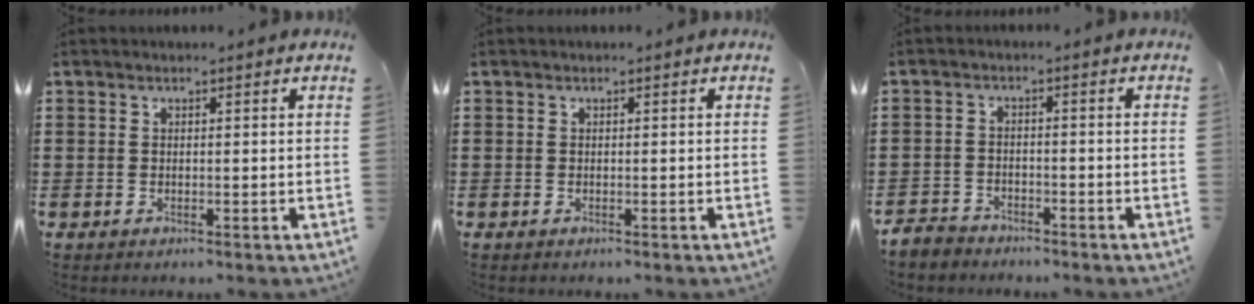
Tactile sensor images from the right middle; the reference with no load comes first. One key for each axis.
{"total": 0.0}
{"total": 2.7, "fx": -2.6, "fy": 0.7, "fz": 0.1, "tx": -0.015, "ty": -0.002, "tz": -0.058}